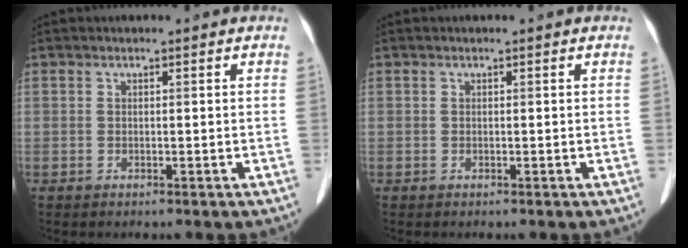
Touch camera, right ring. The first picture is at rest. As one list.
[{"total": 0.0}]